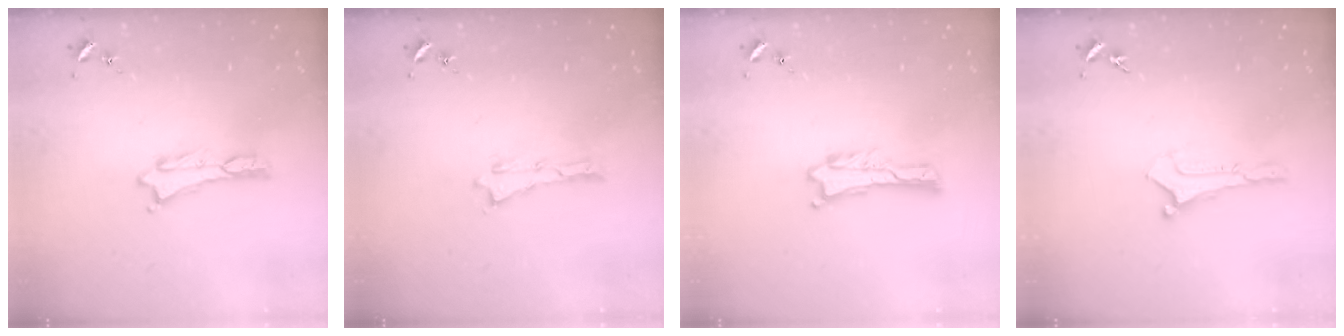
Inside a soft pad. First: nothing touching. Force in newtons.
{"total": 0.0}
{"total": 0.0}
{"total": 0.0}